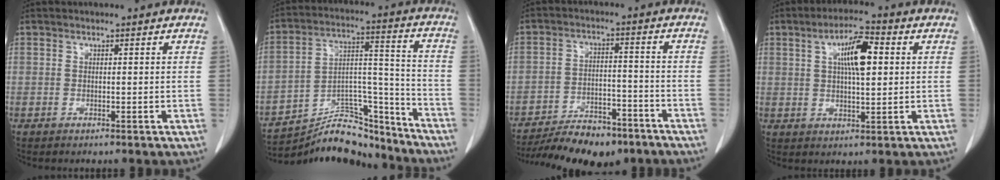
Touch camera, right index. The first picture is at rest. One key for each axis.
{"total": 16.4, "fx": -15.6, "fy": 3.8, "fz": 3.0, "tx": -0.052, "ty": 0.046, "tz": -0.252}
{"total": 14.3, "fx": -11.7, "fy": 5.0, "fz": 6.5, "tx": -0.097, "ty": 0.005, "tz": -0.177}
{"total": 8.0, "fx": 2.1, "fy": 1.9, "fz": 7.5, "tx": -0.132, "ty": 0.012, "tz": 0.035}